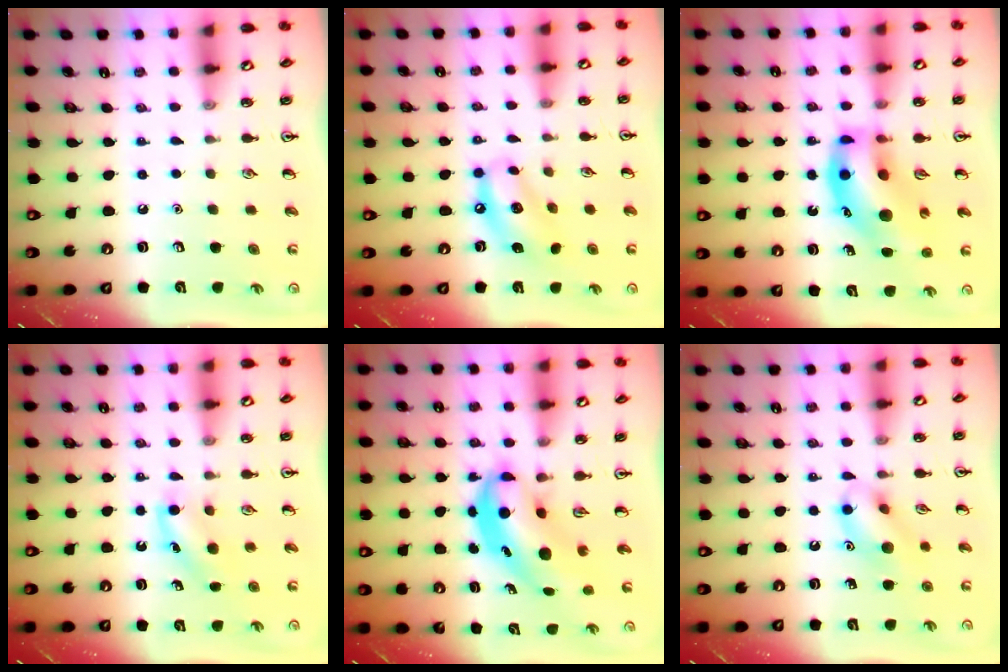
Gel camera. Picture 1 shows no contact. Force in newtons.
{"total": 10.5, "press": 10.2, "slide": 2.7}
{"total": 17.1, "press": 16.6, "slide": 3.8}
{"total": 5.2, "press": 5.0, "slide": 1.2}
{"total": 6.2, "press": 6.0, "slide": 1.6}
{"total": 11.5, "press": 11.4, "slide": 1.2}